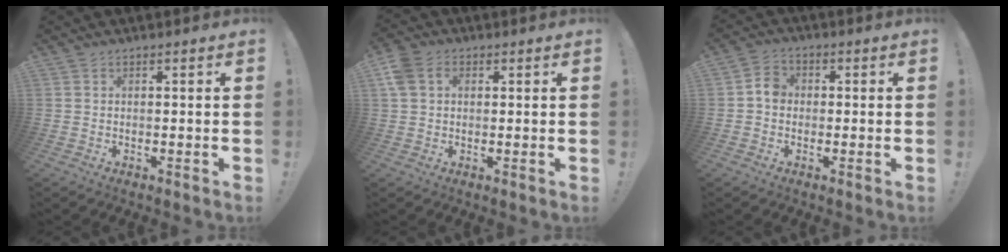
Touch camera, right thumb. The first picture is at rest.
{"total": 6.1, "force": [1.8, 4.6, 3.6], "torque": [-0.081, 0.003, 0.035]}
{"total": 4.7, "force": [-0.7, 3.9, 2.5], "torque": [-0.030, 0.015, -0.013]}